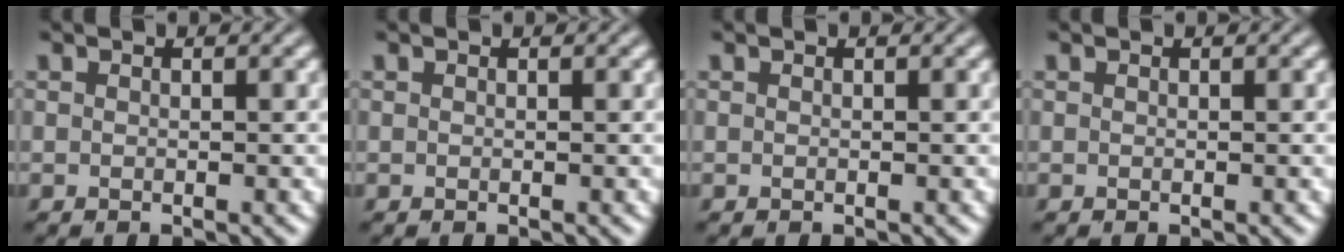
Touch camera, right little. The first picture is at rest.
{"total": 0.0}
{"total": 0.0}
{"total": 0.0}